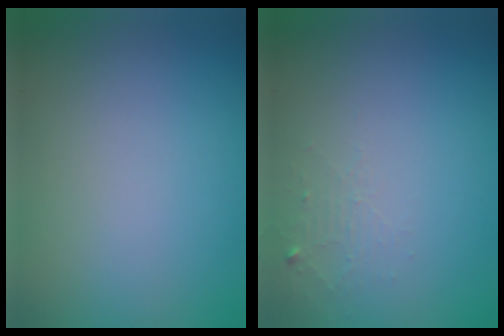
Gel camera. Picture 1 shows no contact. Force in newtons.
{"total": 1.3, "press": 1.3, "slide": 0.2}